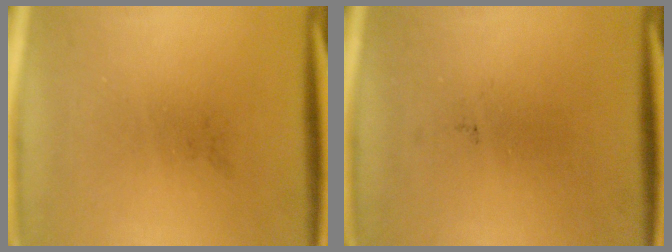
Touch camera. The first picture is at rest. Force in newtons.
{"total": 0.0}